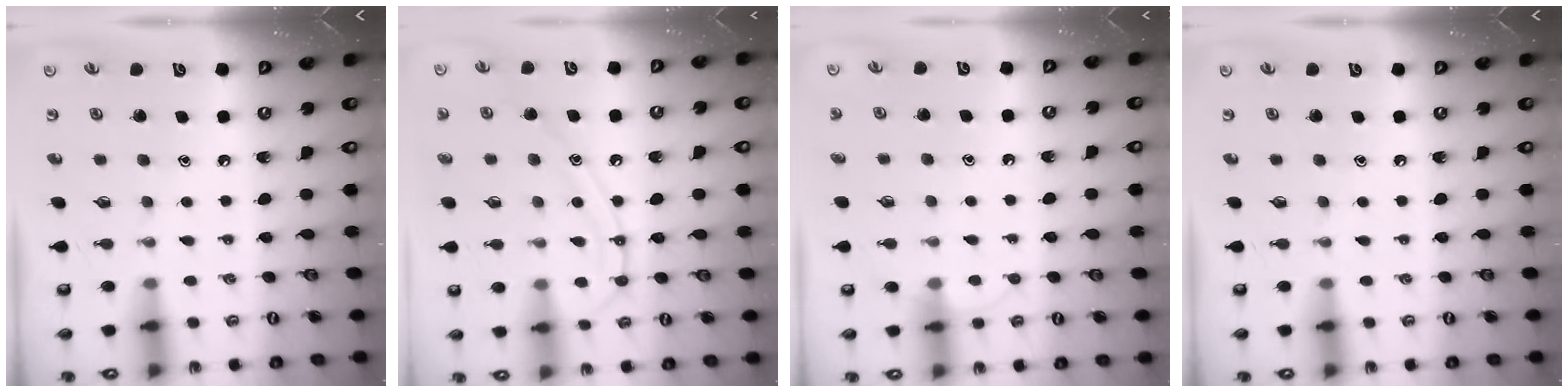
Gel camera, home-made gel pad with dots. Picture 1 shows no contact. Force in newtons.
{"total": 12.1, "press": 12.1, "slide": 1.0}
{"total": 4.5, "press": 4.4, "slide": 0.4}
{"total": 0.0}